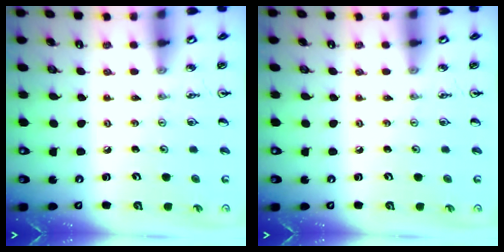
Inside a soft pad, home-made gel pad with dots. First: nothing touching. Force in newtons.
{"total": 0.0}